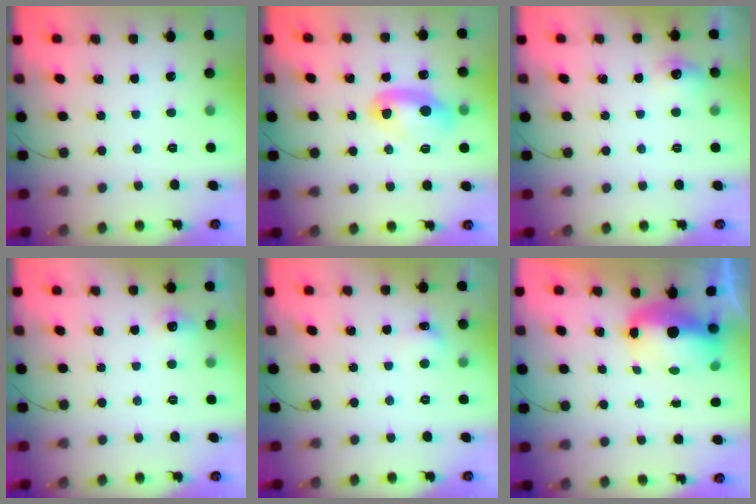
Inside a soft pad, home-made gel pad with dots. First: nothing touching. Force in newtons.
{"total": 9.5, "press": 9.4, "slide": 1.3}
{"total": 6.4, "press": 6.2, "slide": 1.7}
{"total": 5.7, "press": 5.5, "slide": 1.5}
{"total": 5.0, "press": 4.7, "slide": 1.5}
{"total": 7.9, "press": 7.7, "slide": 1.8}